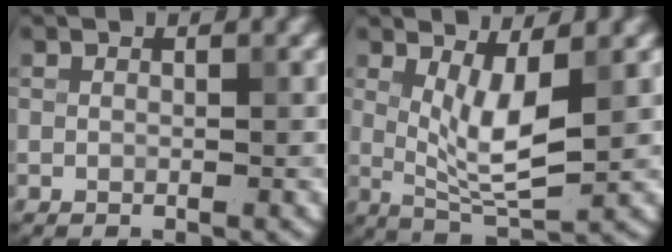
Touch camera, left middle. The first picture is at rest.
{"total": 4.6, "force": [1.0, 1.3, 4.3], "torque": [-0.080, -0.015, 0.025]}